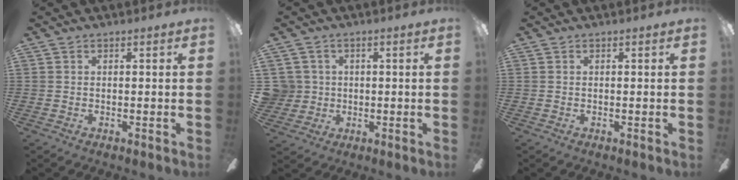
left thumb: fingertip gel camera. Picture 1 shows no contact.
{"total": 6.0, "force": [0.9, 5.9, 0.8], "torque": [-0.044, 0.005, 0.021]}
{"total": 0.0}